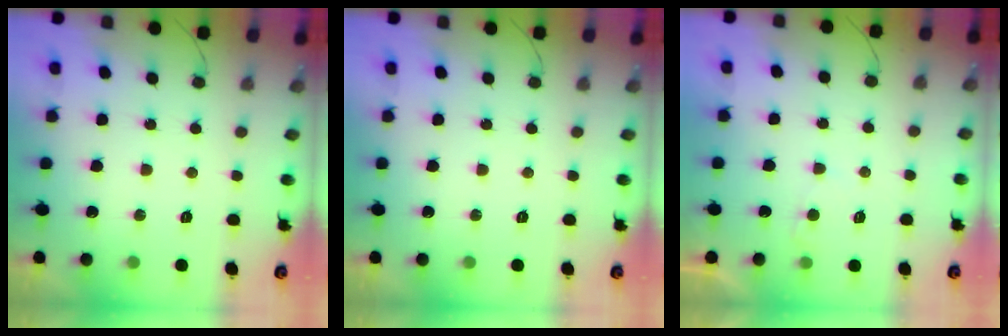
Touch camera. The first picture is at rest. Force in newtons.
{"total": 0.0}
{"total": 2.2, "press": 2.2, "slide": 0.2}